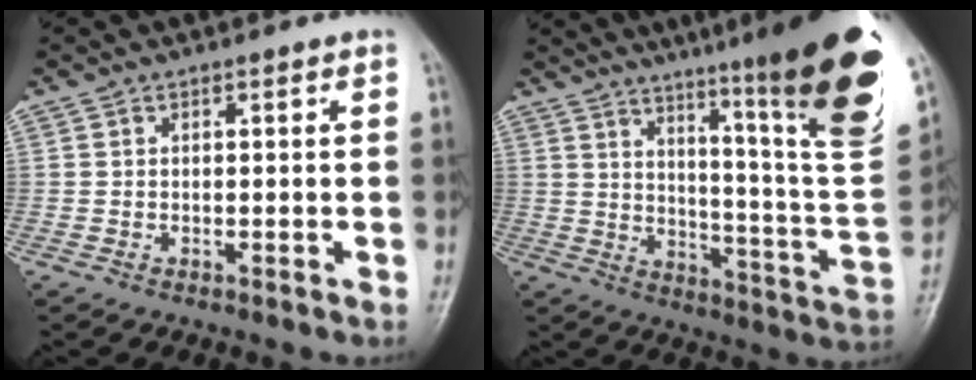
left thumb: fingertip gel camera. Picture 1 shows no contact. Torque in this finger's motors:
{"motor_torque": [3.36, 1.63, 1.61, -1.15, 0.47]}